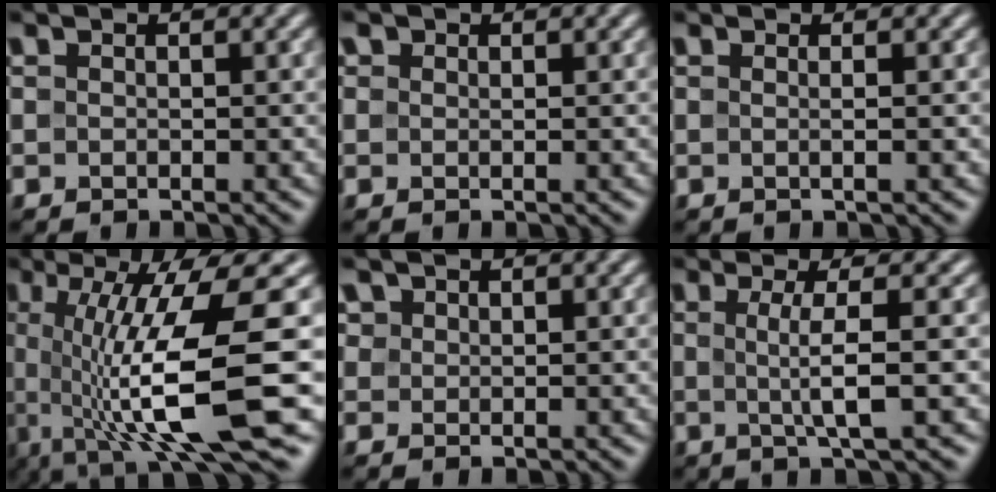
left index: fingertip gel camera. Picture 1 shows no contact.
{"total": 0.7, "force": [0.5, 0.5, 0.2], "torque": [-0.003, -0.003, 0.001]}
{"total": 1.2, "force": [0.1, 0.4, 1.2], "torque": [-0.013, 0.001, -0.009]}
{"total": 12.5, "force": [-1.2, 2.4, 12.2], "torque": [-0.190, -0.007, -0.015]}
{"total": 1.3, "force": [0.8, 1.0, 0.2], "torque": [-0.005, -0.001, 0.016]}
{"total": 3.9, "force": [0.0, 0.6, 3.9], "torque": [-0.066, -0.002, -0.001]}